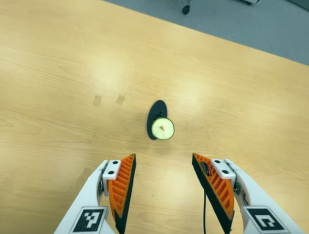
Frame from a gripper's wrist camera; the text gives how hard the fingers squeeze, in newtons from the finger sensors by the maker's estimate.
{"total": 0.0}